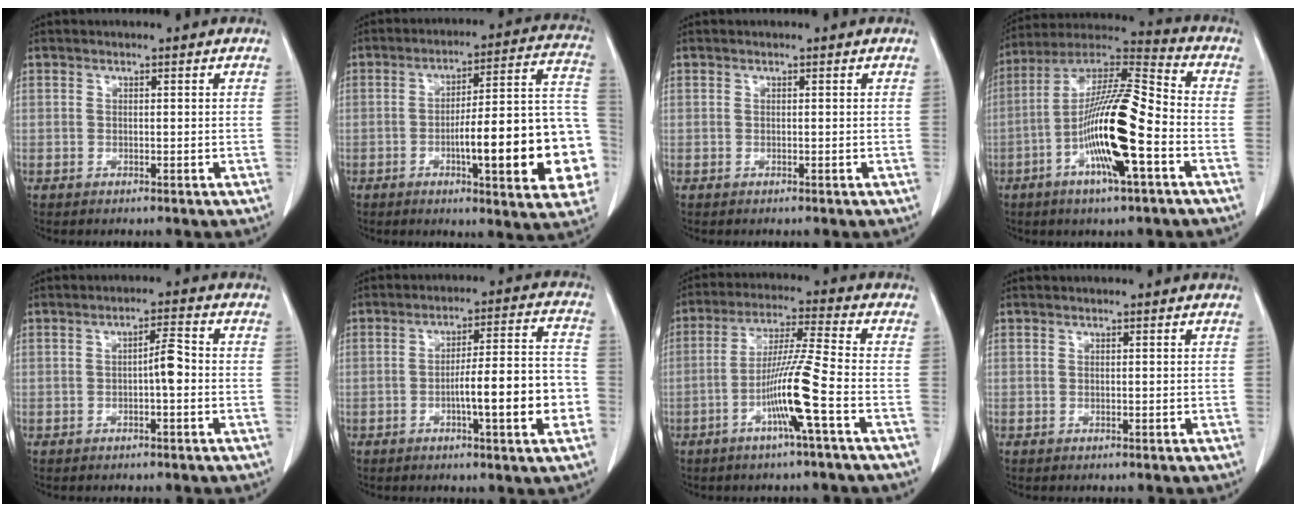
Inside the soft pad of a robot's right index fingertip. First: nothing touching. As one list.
[{"total": 21.2, "force": [-5.0, 3.4, 20.3], "torque": [-0.189, 0.030, -0.058]}, {"total": 0.0}, {"total": 17.2, "force": [-4.9, 1.9, 16.4], "torque": [-0.311, 0.001, -0.090]}, {"total": 3.3, "force": [-0.6, 0.4, 3.2], "torque": [-0.049, 0.006, -0.011]}, {"total": 12.0, "force": [-3.3, 1.1, 11.5], "torque": [-0.170, 0.016, -0.048]}, {"total": 9.1, "force": [-3.6, -0.9, 8.3], "torque": [-0.163, -0.003, -0.070]}, {"total": 0.0}]